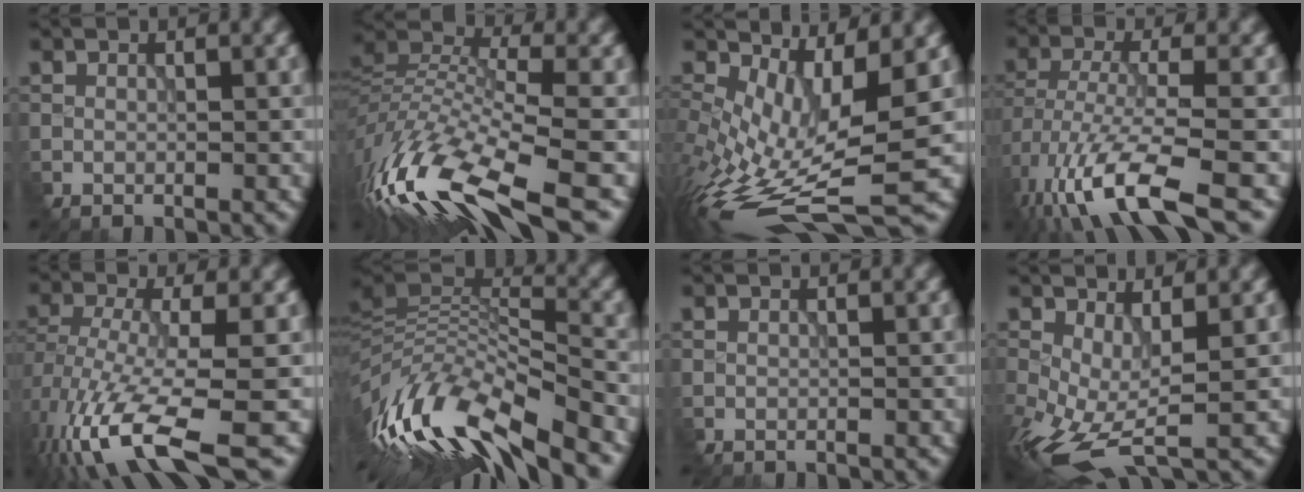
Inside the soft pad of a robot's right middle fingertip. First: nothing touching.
{"total": 13.8, "force": [-7.5, 5.1, 10.4], "torque": [-0.238, 0.006, -0.133]}
{"total": 9.3, "force": [-1.9, 3.2, 8.5], "torque": [-0.186, -0.030, -0.011]}
{"total": 9.0, "force": [-5.2, 2.9, 6.7], "torque": [-0.143, -0.008, -0.094]}
{"total": 9.7, "force": [-4.9, 2.8, 7.9], "torque": [-0.170, -0.007, -0.081]}
{"total": 12.4, "force": [-6.9, 3.9, 9.5], "torque": [-0.196, 0.019, -0.123]}
{"total": 0.0}
{"total": 6.1, "force": [-2.0, 2.6, 5.2], "torque": [-0.135, -0.019, -0.029]}